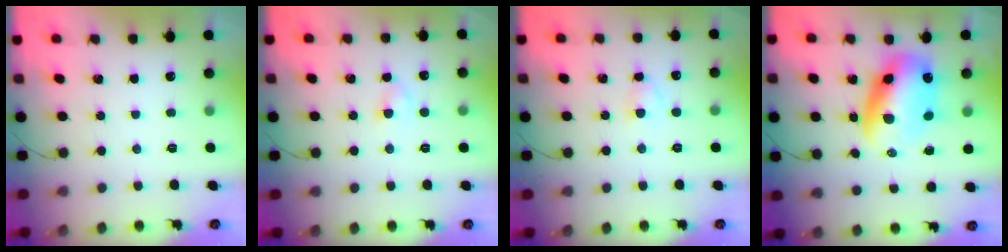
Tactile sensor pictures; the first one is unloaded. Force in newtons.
{"total": 2.7, "press": 2.6, "slide": 1.0}
{"total": 2.8, "press": 2.6, "slide": 1.1}
{"total": 11.2, "press": 10.9, "slide": 2.6}